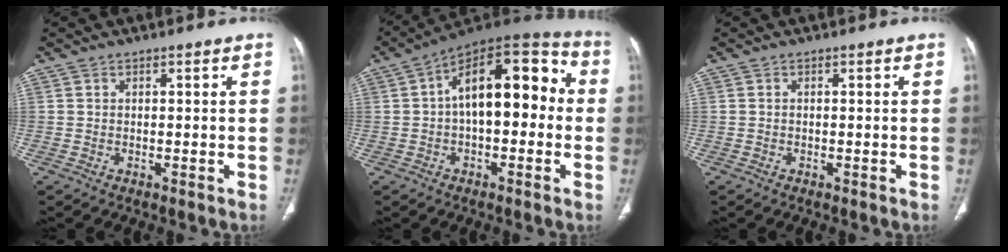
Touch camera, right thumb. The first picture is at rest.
{"total": 17.7, "force": [0.8, 9.2, 15.1], "torque": [-0.193, 0.051, 0.002]}
{"total": 0.0}